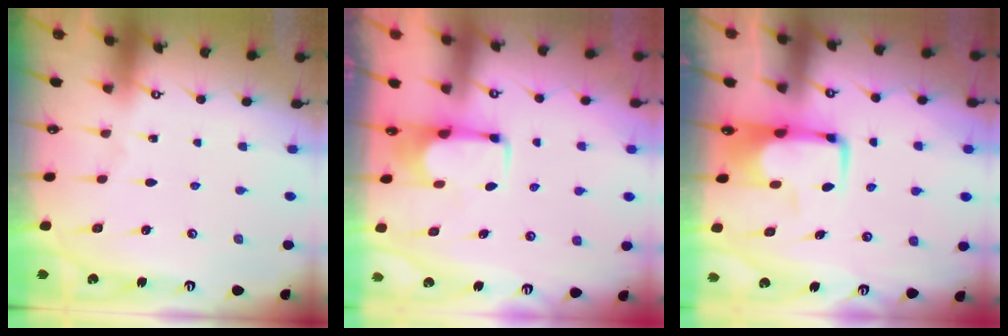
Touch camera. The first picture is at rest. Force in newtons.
{"total": 1.9, "press": 1.8, "slide": 0.8}
{"total": 6.4, "press": 6.3, "slide": 1.2}